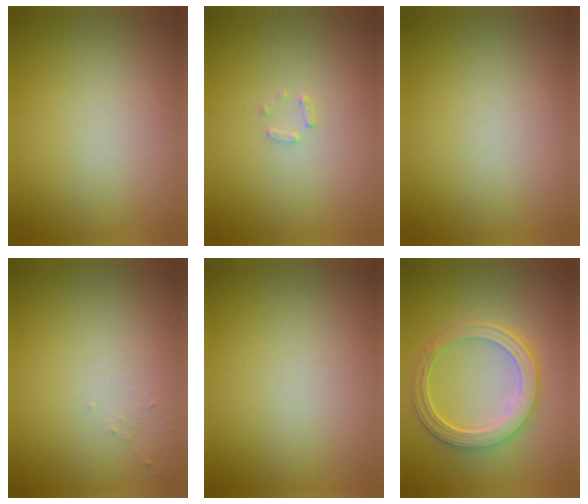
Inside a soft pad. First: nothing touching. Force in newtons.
{"total": 0.9, "press": 0.9, "slide": 0.2}
{"total": 0.0}
{"total": 0.7, "press": 0.6, "slide": 0.2}
{"total": 0.0}
{"total": 5.6, "press": 4.3, "slide": 3.5}